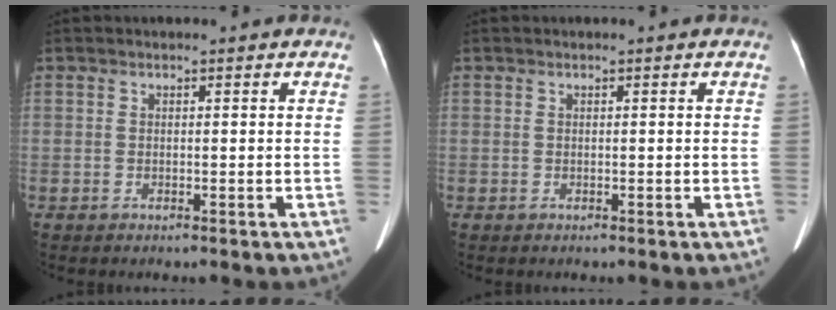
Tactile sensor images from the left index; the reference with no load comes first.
{"total": 0.0}